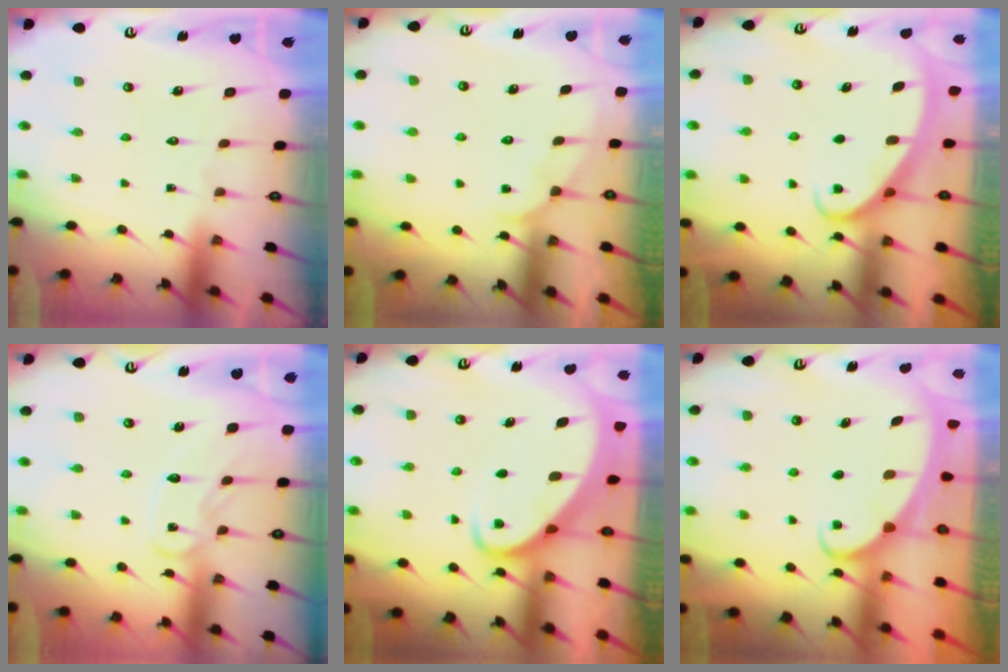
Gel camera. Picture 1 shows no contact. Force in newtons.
{"total": 3.9, "press": 3.9, "slide": 0.4}
{"total": 2.6, "press": 2.5, "slide": 0.4}
{"total": 10.3, "press": 10.2, "slide": 0.7}
{"total": 3.6, "press": 3.5, "slide": 0.4}
{"total": 2.4, "press": 2.4, "slide": 0.3}